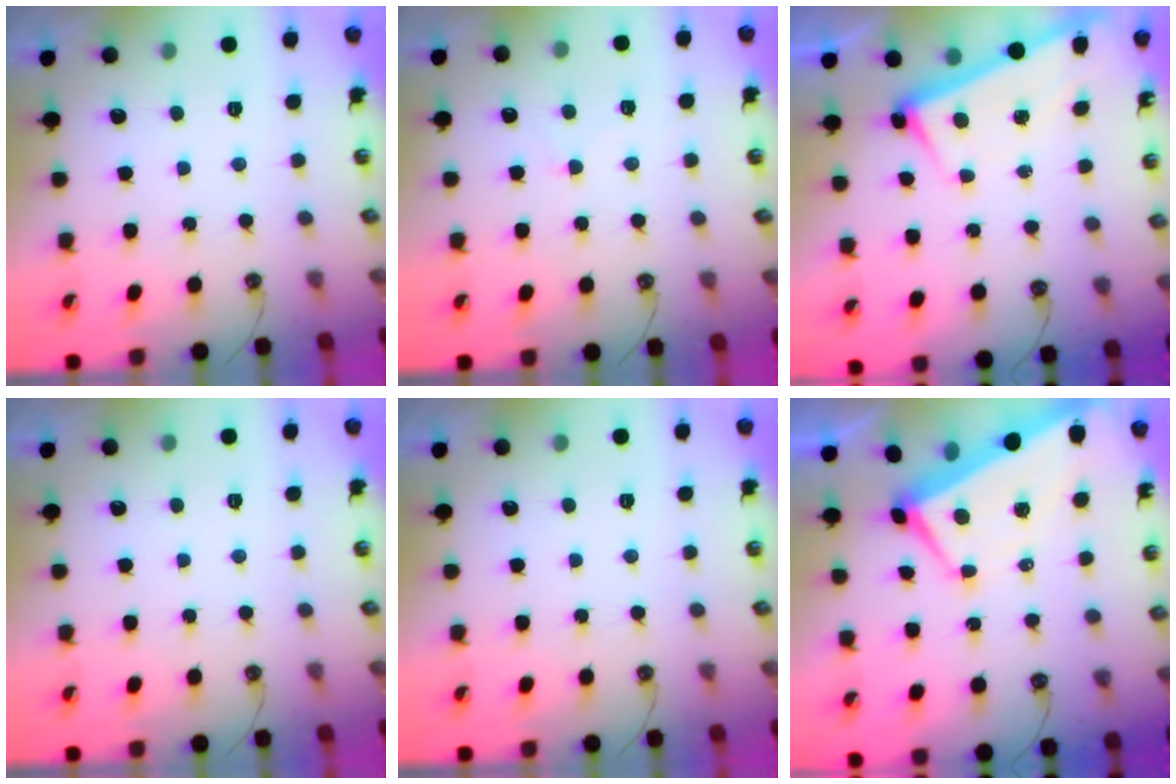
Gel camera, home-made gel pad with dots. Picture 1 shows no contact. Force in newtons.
{"total": 0.0}
{"total": 2.5, "press": 2.4, "slide": 0.7}
{"total": 0.0}
{"total": 0.0}
{"total": 2.2, "press": 1.9, "slide": 1.1}